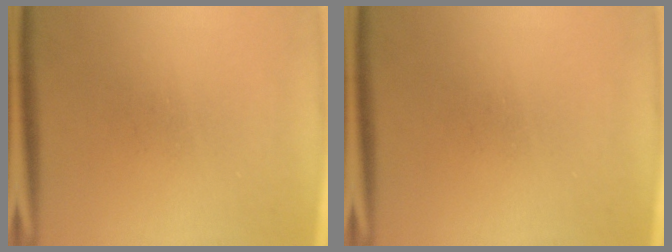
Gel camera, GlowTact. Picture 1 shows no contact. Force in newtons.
{"total": 0.0}